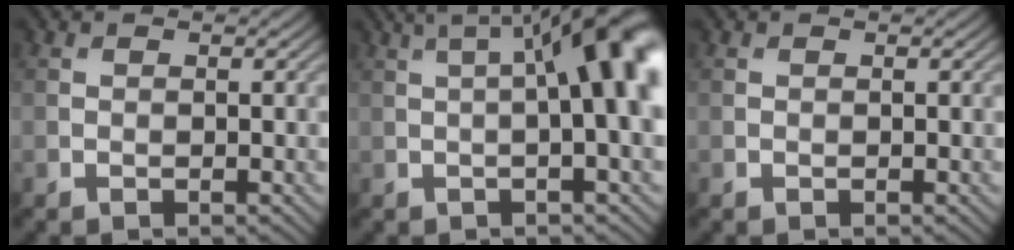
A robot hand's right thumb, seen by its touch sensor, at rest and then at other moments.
{"total": 12.0, "force": [2.1, 3.1, 11.4], "torque": [-0.133, 0.028, 0.025]}
{"total": 0.0}